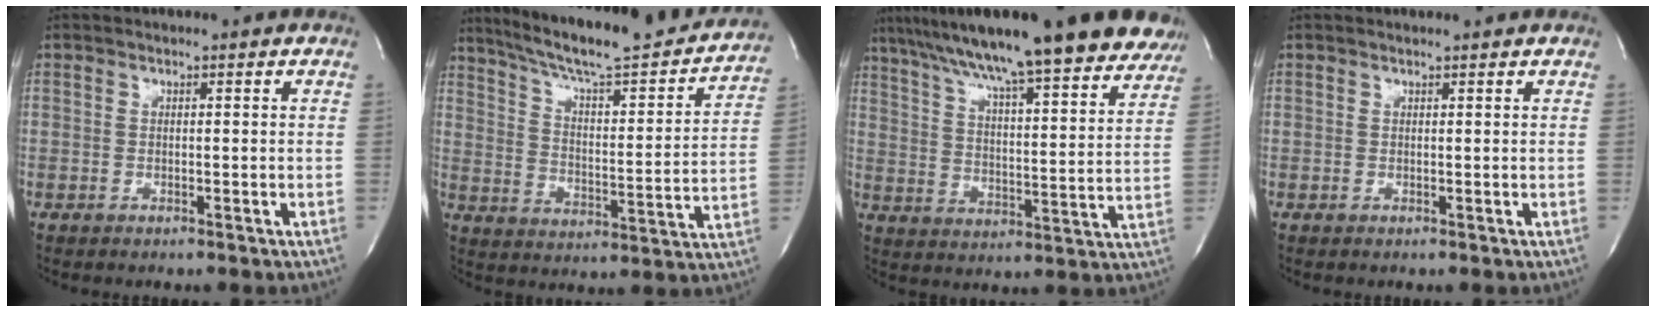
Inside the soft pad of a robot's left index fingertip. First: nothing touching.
{"total": 25.1, "force": [22.1, 3.1, 11.5], "torque": [-0.180, -0.024, 0.303]}
{"total": 25.8, "force": [20.8, 2.9, 15.0], "torque": [-0.239, 0.019, 0.292]}
{"total": 1.4, "force": [1.3, -0.1, 0.3], "torque": [-0.008, 0.006, 0.019]}